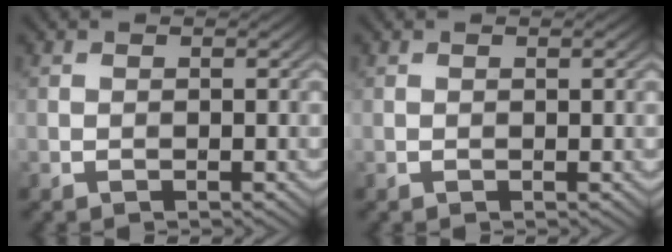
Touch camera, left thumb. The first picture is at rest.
{"total": 0.7, "force": [0.2, 0.1, 0.6], "torque": [-0.010, 0.002, 0.003]}